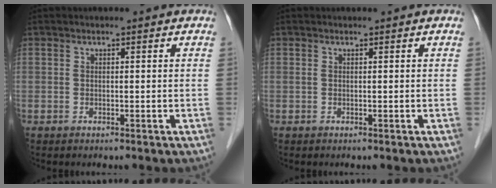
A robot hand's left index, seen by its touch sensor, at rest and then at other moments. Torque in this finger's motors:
{"motor_torque": [-0.03, 0.04, 0.01, 0.00]}